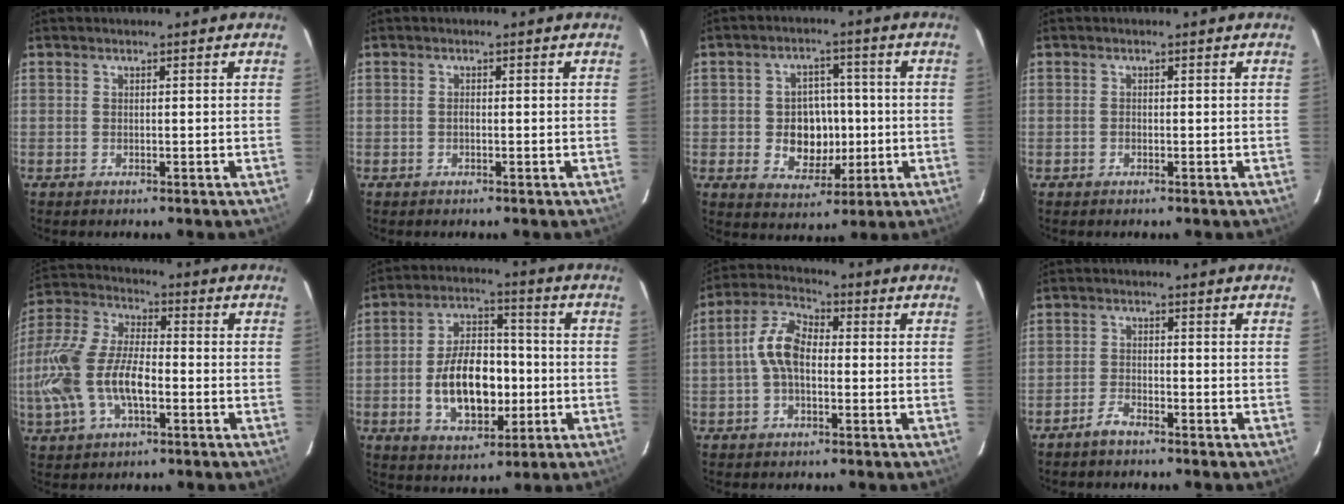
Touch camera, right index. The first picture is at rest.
{"total": 0.6, "force": [-0.2, 0.3, 0.4], "torque": [-0.005, 0.003, -0.006]}
{"total": 9.0, "force": [-1.1, 7.4, 4.9], "torque": [-0.100, 0.010, -0.002]}
{"total": 0.6, "force": [-0.3, 0.5, 0.2], "torque": [-0.002, 0.000, -0.007]}
{"total": 17.7, "force": [-4.3, 8.6, 14.9], "torque": [-0.325, -0.002, -0.081]}
{"total": 14.2, "force": [-2.6, 8.3, 11.3], "torque": [-0.214, 0.016, -0.030]}
{"total": 8.1, "force": [-0.6, 4.6, 6.7], "torque": [-0.141, 0.024, -0.016]}
{"total": 2.9, "force": [-2.5, 0.8, 1.2], "torque": [-0.039, 0.003, -0.051]}